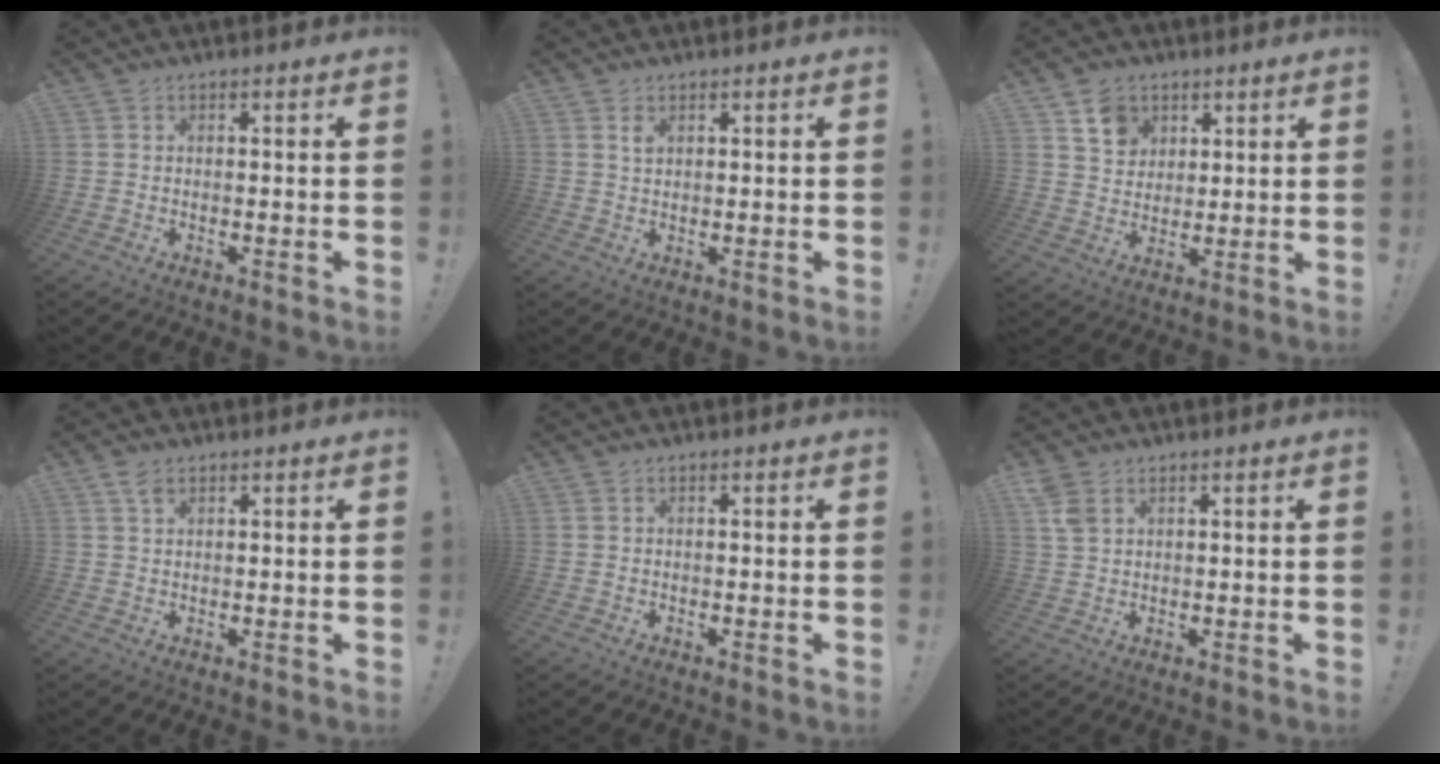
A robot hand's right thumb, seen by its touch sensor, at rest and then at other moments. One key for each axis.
{"total": 1.7, "fx": 1.0, "fy": 1.0, "fz": 1.0, "tx": -0.015, "ty": -0.003, "tz": 0.017}
{"total": 8.8, "fx": 4.8, "fy": 7.0, "fz": 2.2, "tx": -0.031, "ty": -0.025, "tz": 0.095}
{"total": 2.8, "fx": 1.7, "fy": 1.4, "fz": 1.8, "tx": -0.037, "ty": -0.001, "tz": 0.031}
{"total": 0.0}
{"total": 4.3, "fx": 2.5, "fy": 2.6, "fz": 2.4, "tx": -0.040, "ty": -0.008, "tz": 0.049}